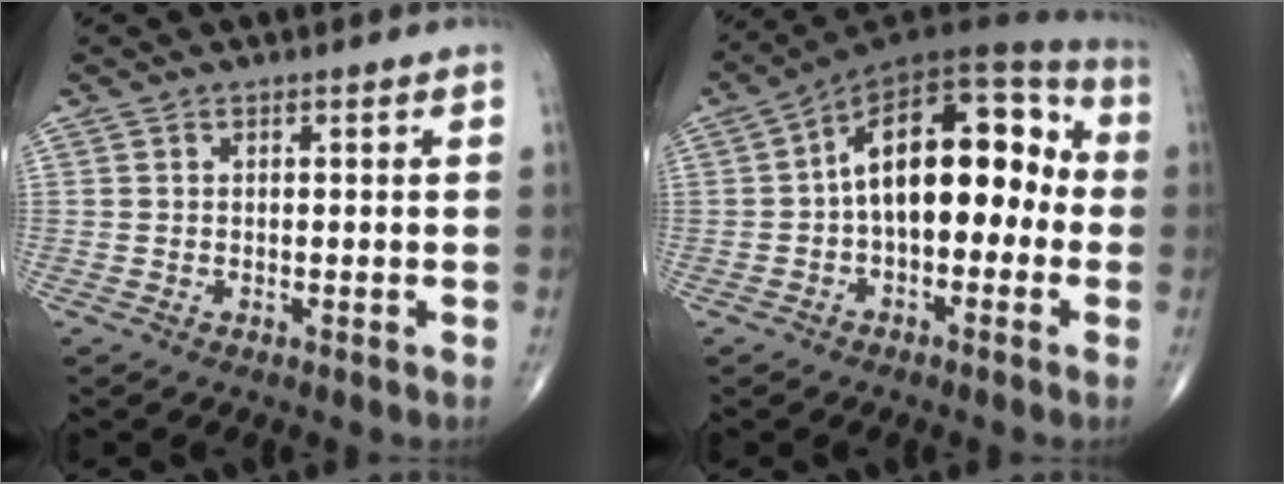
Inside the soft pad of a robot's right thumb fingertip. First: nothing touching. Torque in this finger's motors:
{"motor_torque": [-0.26, 1.63, 1.07, 0.56, 0.36]}